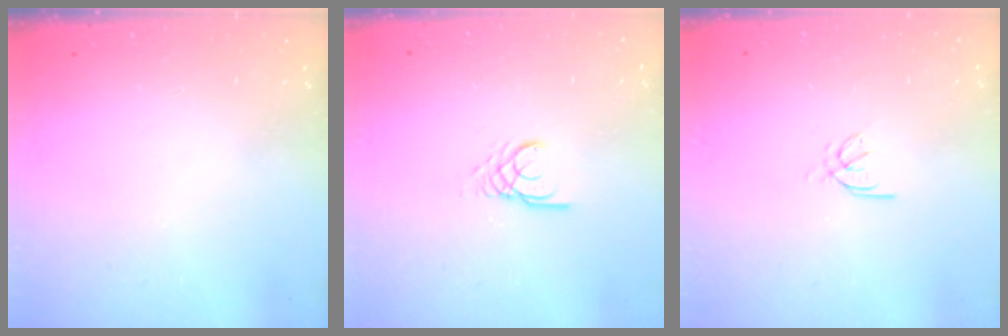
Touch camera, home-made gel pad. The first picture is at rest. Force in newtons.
{"total": 2.6, "press": 2.6, "slide": 0.1}
{"total": 1.7, "press": 1.6, "slide": 0.5}